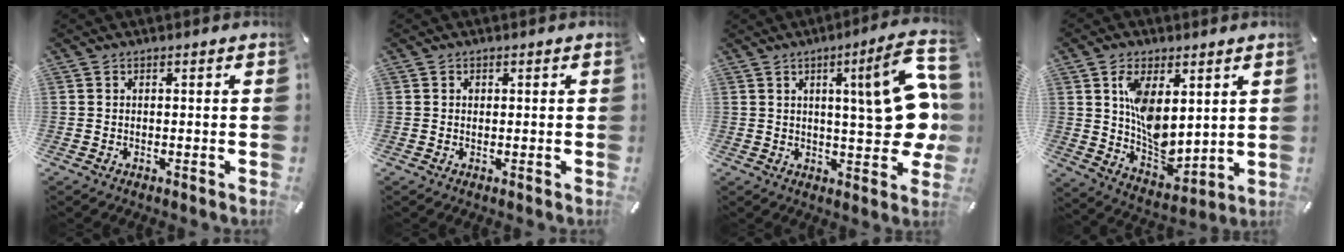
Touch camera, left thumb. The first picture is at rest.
{"total": 0.7, "force": [0.1, 0.6, 0.3], "torque": [0.000, 0.000, 0.000]}
{"total": 20.2, "force": [3.7, 5.5, 19.1], "torque": [-0.246, -0.023, 0.049]}
{"total": 11.1, "force": [3.2, 7.1, 7.9], "torque": [-0.143, -0.020, 0.062]}